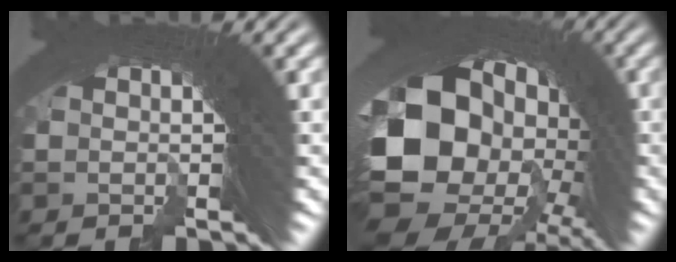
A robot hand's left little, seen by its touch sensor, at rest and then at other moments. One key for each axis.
{"total": 18.3, "fx": -2.4, "fy": 12.1, "fz": 13.5, "tx": -0.244, "ty": -0.041, "tz": -0.023}